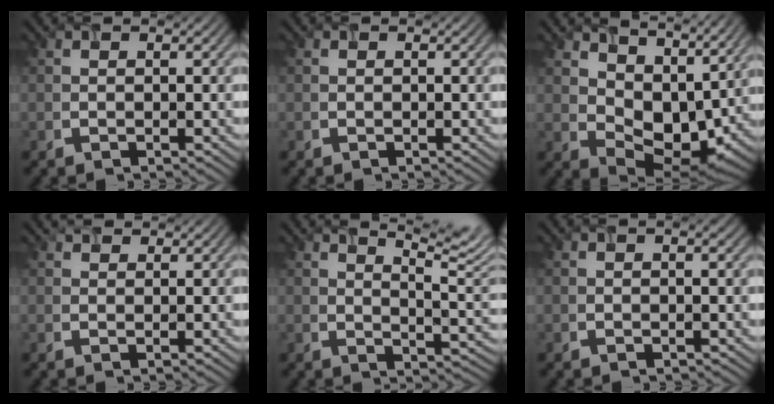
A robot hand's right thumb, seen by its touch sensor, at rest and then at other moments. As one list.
[{"total": 0.0}, {"total": 8.4, "force": [4.8, 5.2, 4.5], "torque": [-0.091, -0.007, 0.092]}, {"total": 2.1, "force": [1.9, 0.6, 0.7], "torque": [-0.014, 0.006, 0.034]}, {"total": 10.2, "force": [6.8, 2.6, 7.2], "torque": [-0.101, 0.015, 0.081]}, {"total": 0.7, "force": [0.5, 0.0, 0.6], "torque": [-0.007, 0.000, 0.006]}]